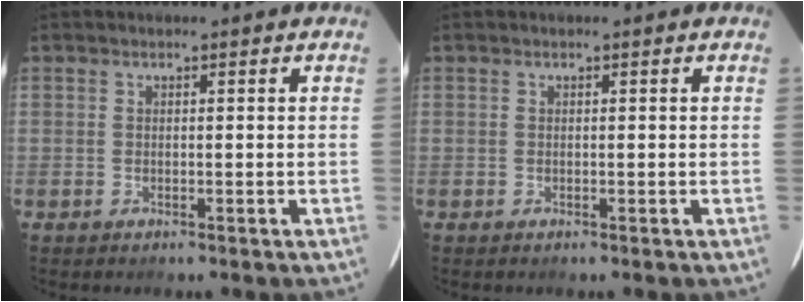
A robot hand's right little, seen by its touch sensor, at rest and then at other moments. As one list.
[{"total": 0.0}]